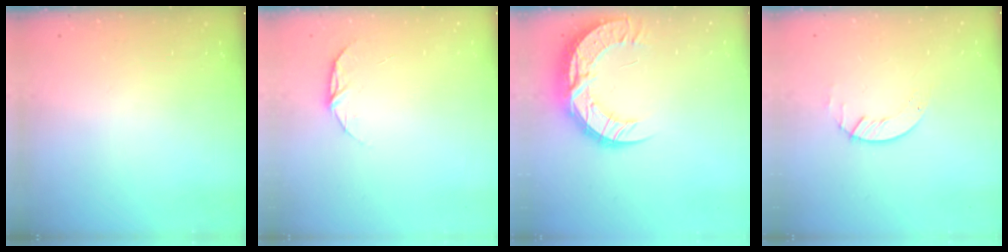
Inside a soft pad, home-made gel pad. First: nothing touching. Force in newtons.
{"total": 6.6, "press": 6.5, "slide": 0.6}
{"total": 16.1, "press": 16.1, "slide": 1.3}
{"total": 2.0, "press": 2.0, "slide": 0.2}